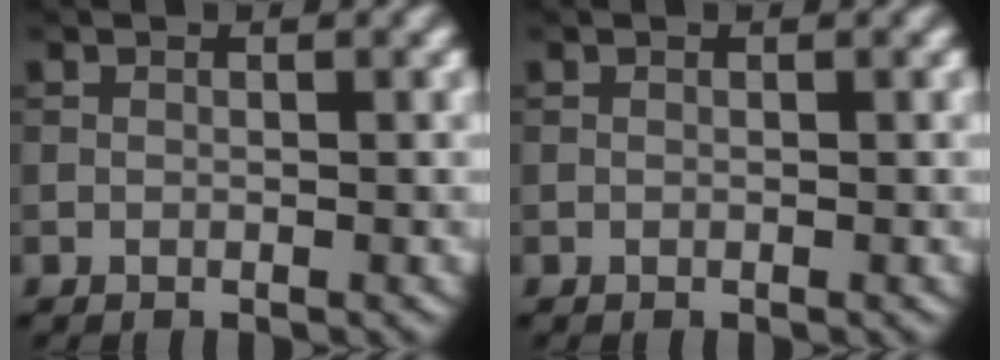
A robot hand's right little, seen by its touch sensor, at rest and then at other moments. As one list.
[{"total": 0.0}]